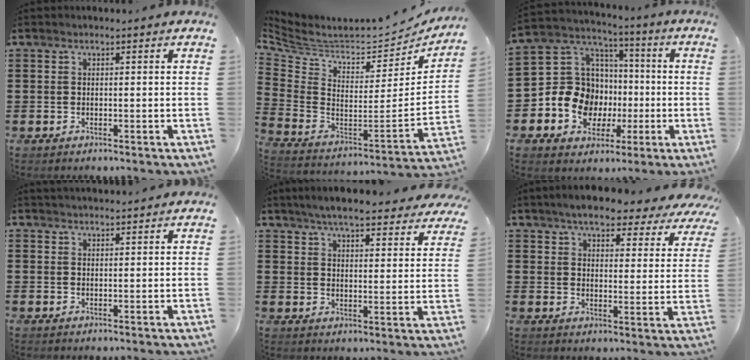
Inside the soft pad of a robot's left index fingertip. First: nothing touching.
{"total": 5.4, "force": [5.0, 1.2, 1.6], "torque": [-0.062, -0.058, 0.082]}
{"total": 11.3, "force": [-2.2, 10.3, 4.1], "torque": [-0.124, 0.006, -0.037]}
{"total": 1.5, "force": [1.4, -0.2, 0.0], "torque": [-0.003, 0.000, 0.029]}
{"total": 6.0, "force": [5.6, 0.1, 2.3], "torque": [-0.065, -0.022, 0.099]}
{"total": 6.0, "force": [5.5, 0.9, 2.4], "torque": [-0.062, -0.025, 0.093]}